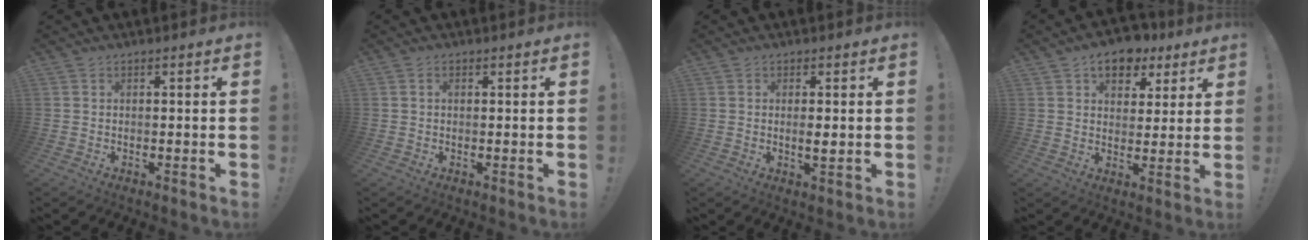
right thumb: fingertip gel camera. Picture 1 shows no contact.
{"total": 0.8, "force": [0.1, 0.6, 0.5], "torque": [-0.015, 0.005, 0.002]}
{"total": 2.7, "force": [0.0, 0.7, 2.6], "torque": [-0.030, -0.006, -0.004]}
{"total": 9.4, "force": [5.5, 6.3, 4.4], "torque": [-0.060, -0.026, 0.103]}